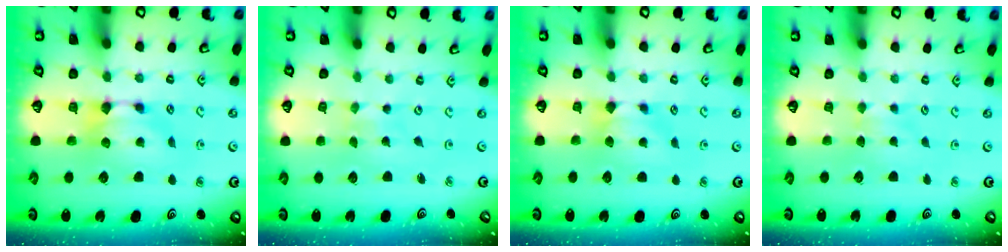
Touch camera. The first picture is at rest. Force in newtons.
{"total": 5.7, "press": 5.7, "slide": 0.3}
{"total": 1.1, "press": 0.7, "slide": 0.8}
{"total": 2.5, "press": 2.5, "slide": 0.5}